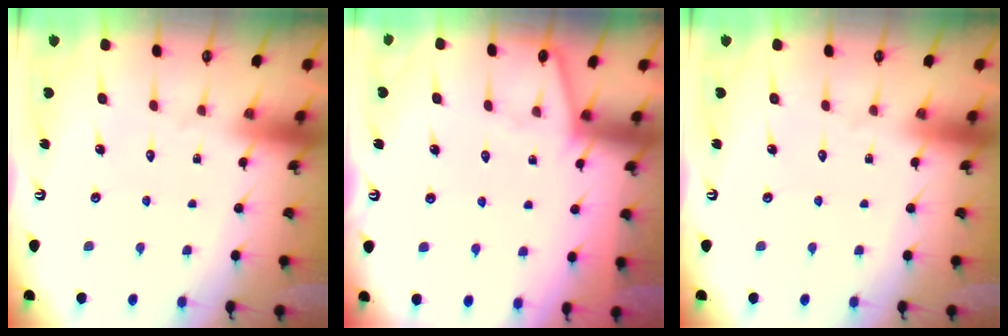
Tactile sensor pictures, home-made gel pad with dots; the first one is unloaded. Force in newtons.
{"total": 3.1, "press": 3.1, "slide": 0.4}
{"total": 0.0}